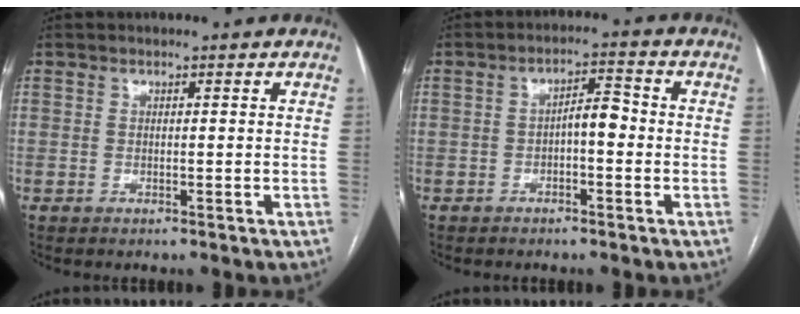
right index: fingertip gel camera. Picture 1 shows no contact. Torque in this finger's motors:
{"motor_torque": [0.02, -0.05, 0.11, 0.01]}